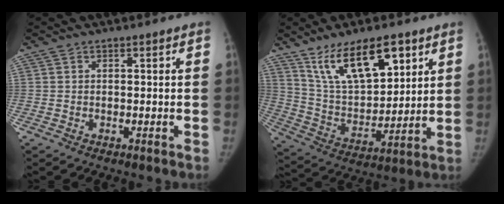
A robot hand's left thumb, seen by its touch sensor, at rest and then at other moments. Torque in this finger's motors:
{"motor_torque": [0.40, 0.95, 1.06, -1.70, 0.13]}